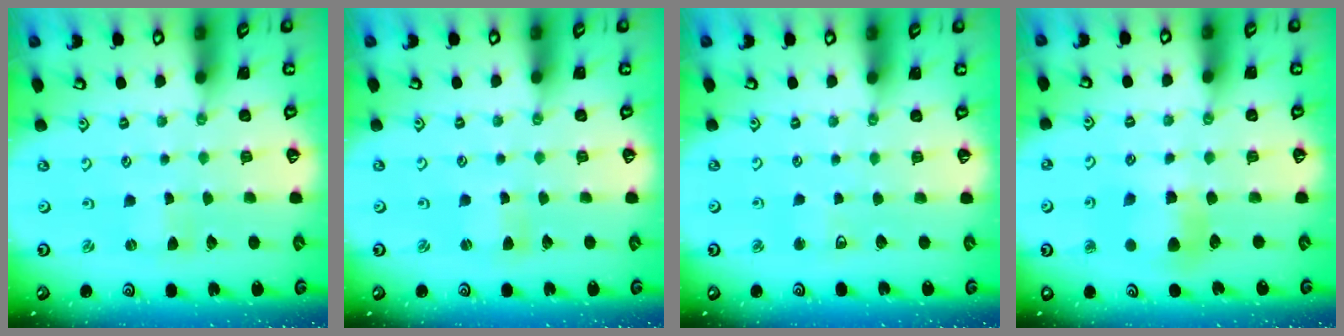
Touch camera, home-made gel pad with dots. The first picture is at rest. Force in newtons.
{"total": 1.5, "press": 1.4, "slide": 0.3}
{"total": 3.3, "press": 3.3, "slide": 0.6}
{"total": 6.5, "press": 6.5, "slide": 0.6}